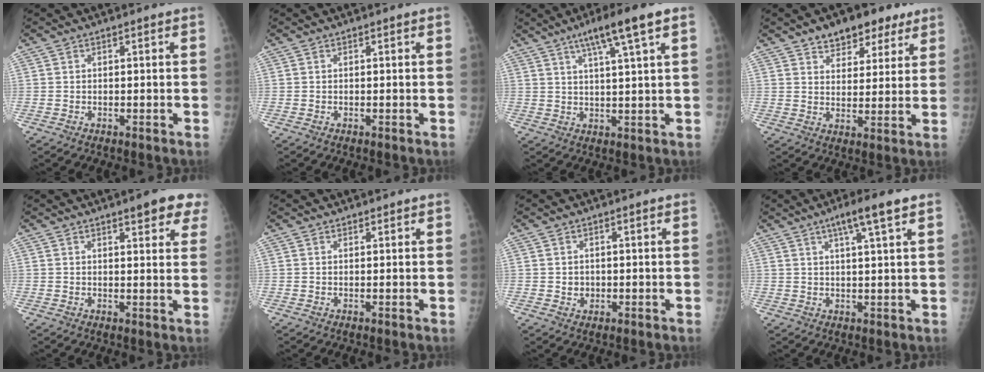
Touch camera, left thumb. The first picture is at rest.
{"total": 0.0}
{"total": 9.5, "force": [5.0, 0.3, 8.0], "torque": [-0.134, -0.005, 0.082]}
{"total": 10.1, "force": [6.7, 5.9, 4.7], "torque": [-0.021, -0.027, 0.099]}
{"total": 7.1, "force": [4.6, 1.9, 5.0], "torque": [-0.039, -0.015, 0.052]}
{"total": 0.6, "force": [0.5, 0.3, -0.1], "torque": [0.008, -0.005, 0.008]}
{"total": 1.5, "force": [0.1, 1.5, 0.5], "torque": [0.002, 0.001, 0.007]}
{"total": 6.6, "force": [3.7, 0.2, 5.5], "torque": [-0.093, -0.005, 0.063]}